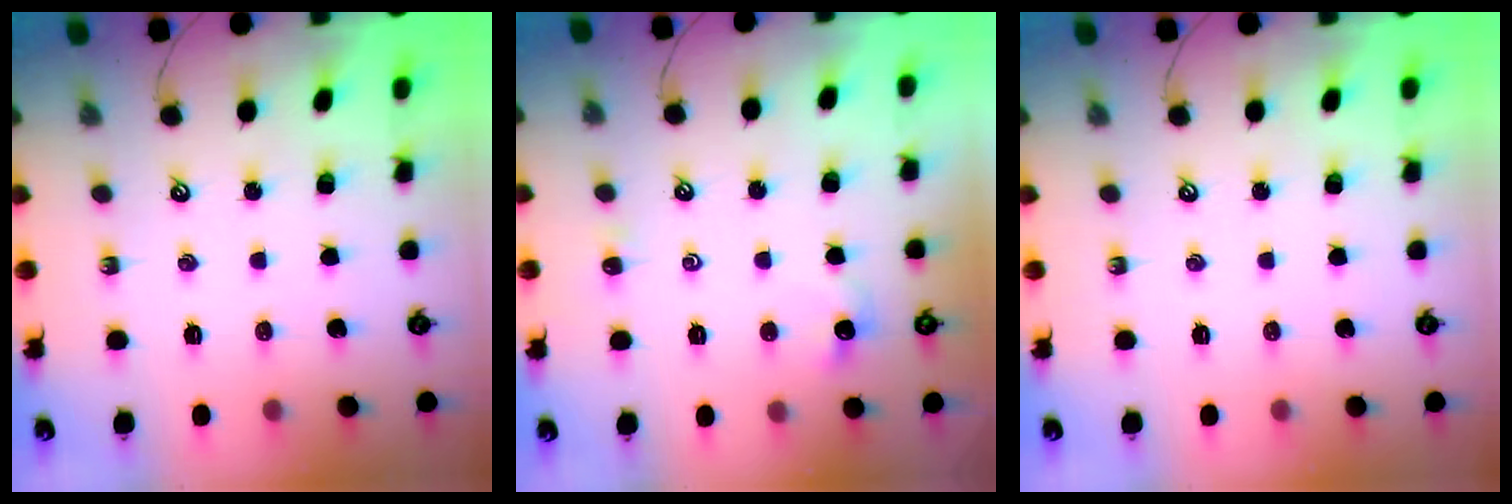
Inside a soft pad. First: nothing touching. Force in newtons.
{"total": 1.3, "press": 1.2, "slide": 0.5}
{"total": 0.0}